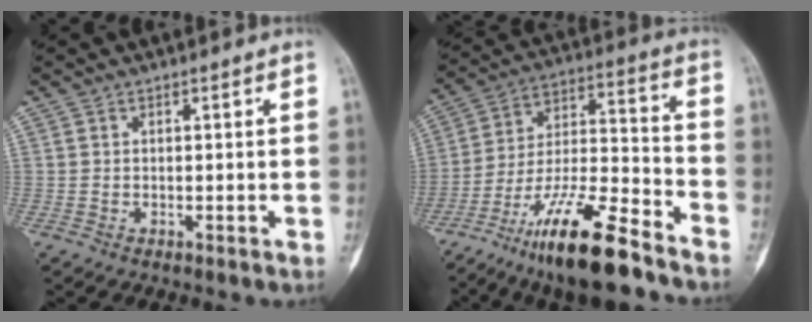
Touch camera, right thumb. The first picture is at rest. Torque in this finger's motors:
{"motor_torque": [3.20, 0.97, 1.35, -1.42, 0.45]}